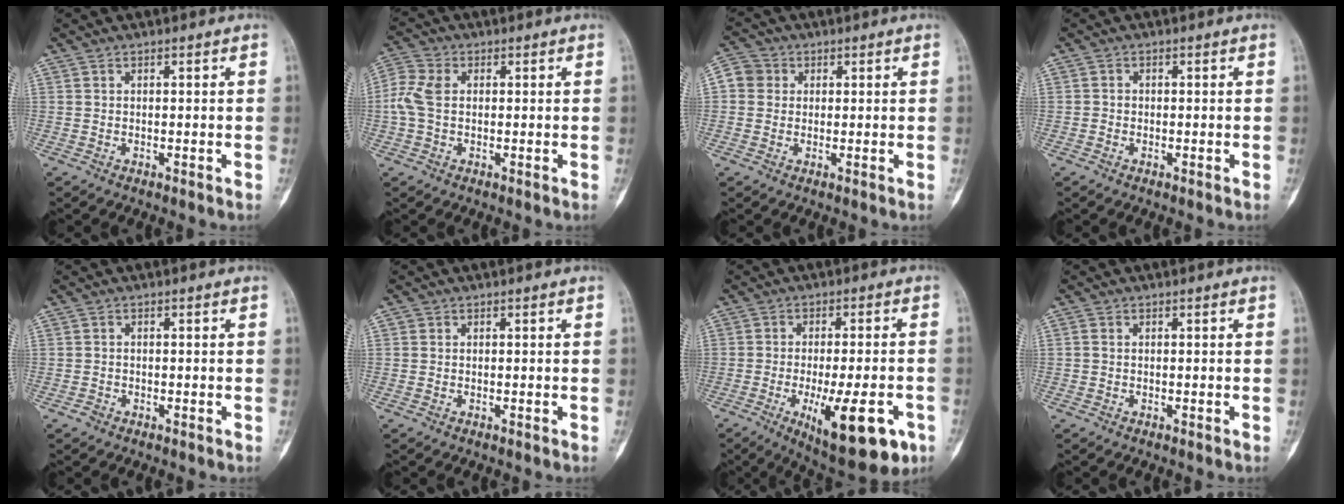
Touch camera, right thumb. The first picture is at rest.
{"total": 5.8, "force": [0.2, 4.3, 3.8], "torque": [-0.103, 0.015, -0.002]}
{"total": 6.2, "force": [1.0, 5.9, 1.9], "torque": [-0.028, 0.015, 0.014]}
{"total": 1.0, "force": [-0.2, 1.0, -0.3], "torque": [0.012, 0.003, -0.010]}
{"total": 0.9, "force": [-0.7, 0.6, 0.2], "torque": [0.000, 0.002, -0.017]}
{"total": 0.7, "force": [0.1, 0.6, -0.4], "torque": [0.011, 0.000, -0.003]}
{"total": 16.1, "force": [-6.2, 5.3, 13.9], "torque": [-0.178, 0.004, -0.076]}
{"total": 0.6, "force": [0.0, 0.5, -0.2], "torque": [0.002, -0.001, -0.005]}